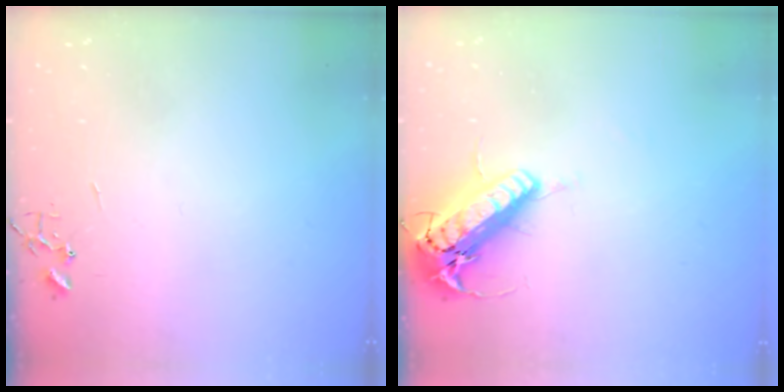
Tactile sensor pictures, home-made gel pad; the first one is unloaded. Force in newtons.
{"total": 18.2, "press": 17.8, "slide": 3.8}